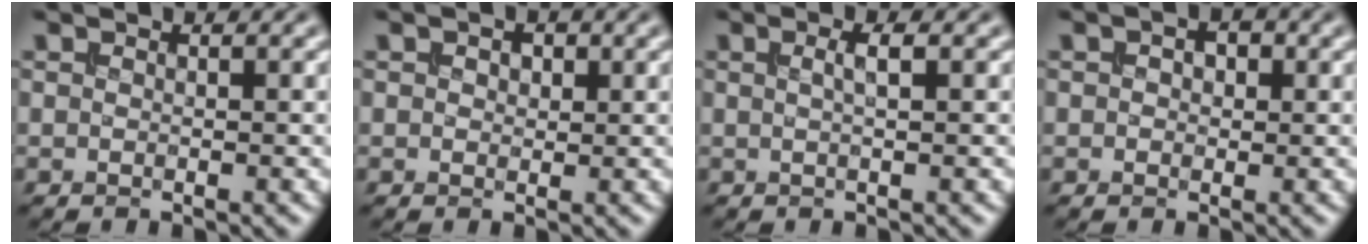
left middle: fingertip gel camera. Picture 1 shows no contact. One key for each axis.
{"total": 1.3, "fx": 0.6, "fy": 0.9, "fz": 0.8, "tx": -0.013, "ty": 0.001, "tz": 0.007}
{"total": 1.6, "fx": 0.2, "fy": 0.5, "fz": 1.5, "tx": -0.025, "ty": 0.003, "tz": -0.001}
{"total": 1.8, "fx": 0.6, "fy": 1.2, "fz": 1.3, "tx": -0.018, "ty": 0.002, "tz": 0.002}